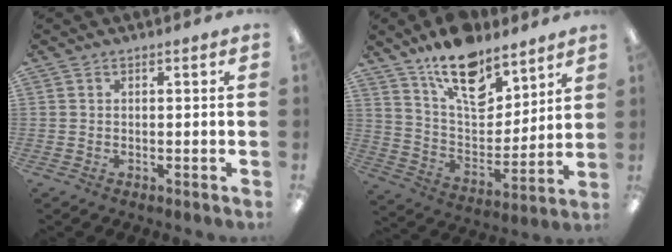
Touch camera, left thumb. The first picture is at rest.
{"total": 17.5, "force": [12.6, 8.4, 8.8], "torque": [-0.145, -0.077, 0.224]}